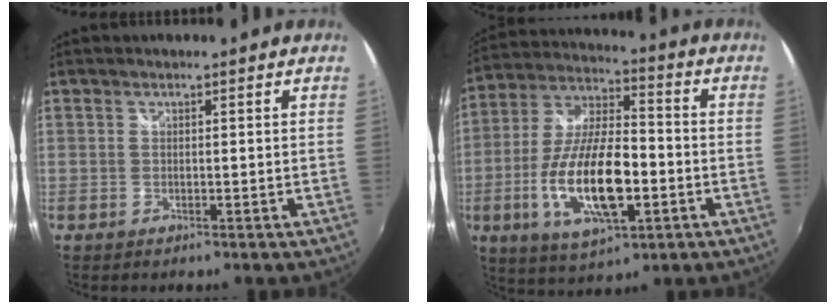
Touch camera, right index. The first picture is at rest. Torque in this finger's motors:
{"motor_torque": [1.30, -0.83, 1.05, 0.21]}